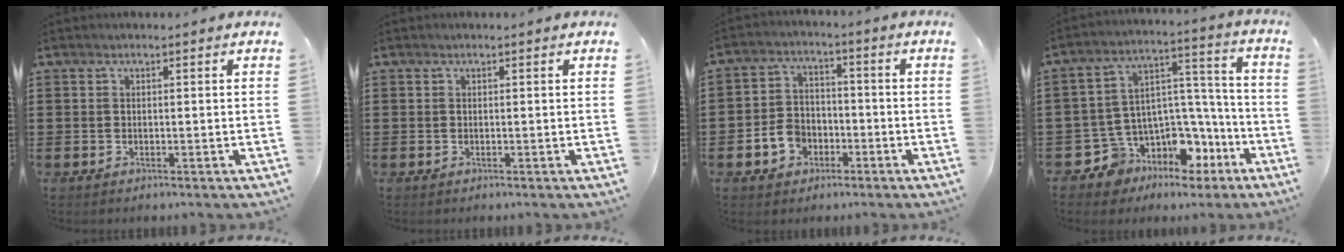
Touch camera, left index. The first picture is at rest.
{"total": 0.0}
{"total": 5.4, "force": [-2.5, 4.2, 2.1], "torque": [-0.058, 0.012, -0.051]}
{"total": 9.1, "force": [-5.9, 6.4, 2.5], "torque": [-0.064, 0.000, -0.098]}